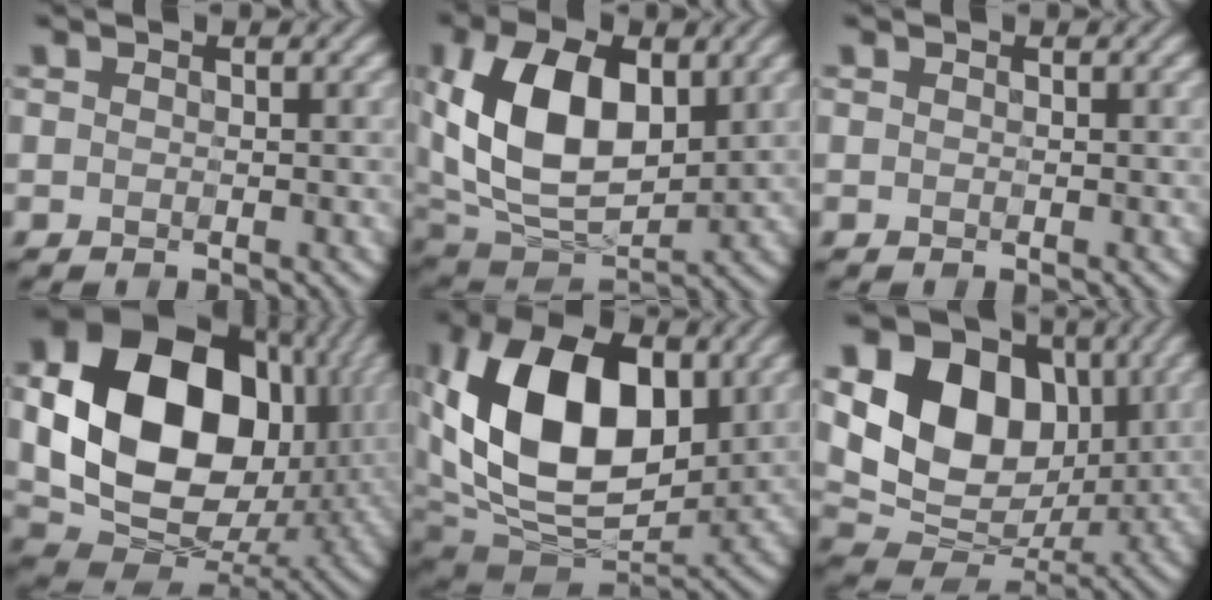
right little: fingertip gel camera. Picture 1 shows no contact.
{"total": 11.7, "force": [1.8, 7.4, 8.8], "torque": [-0.186, -0.003, 0.034]}
{"total": 0.0}
{"total": 17.9, "force": [2.5, 13.0, 12.0], "torque": [-0.249, -0.010, 0.056]}
{"total": 14.6, "force": [2.0, 9.5, 10.8], "torque": [-0.191, 0.000, 0.033]}
{"total": 12.8, "force": [2.8, 9.5, 8.2], "torque": [-0.147, 0.012, 0.044]}